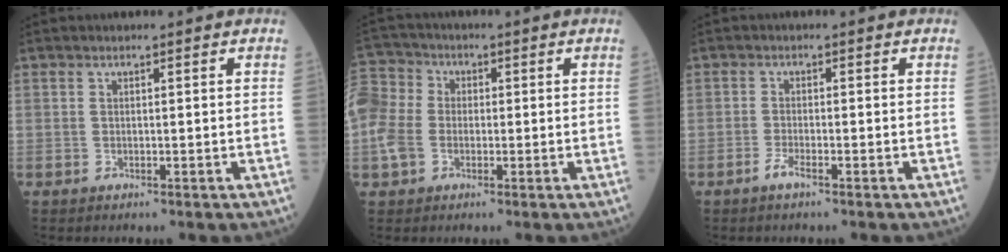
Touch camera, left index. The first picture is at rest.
{"total": 14.7, "force": [0.0, 12.3, 8.0], "torque": [-0.243, 0.043, 0.001]}
{"total": 1.4, "force": [-1.0, 0.0, 1.0], "torque": [-0.027, -0.003, -0.023]}